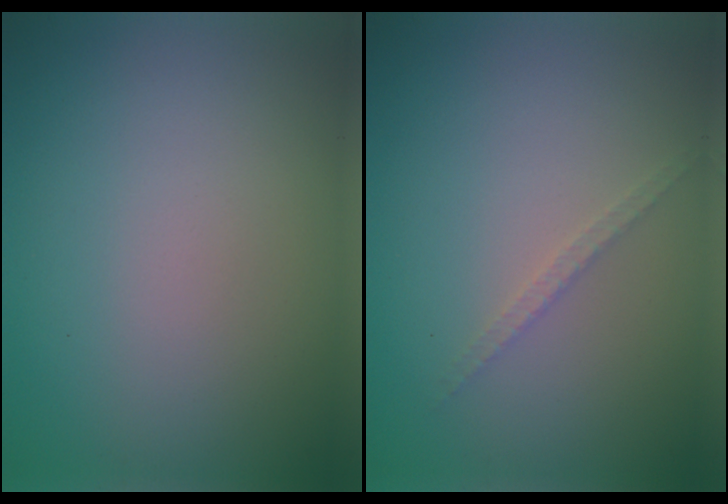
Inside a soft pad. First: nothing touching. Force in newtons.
{"total": 1.1, "press": 1.1, "slide": 0.2}